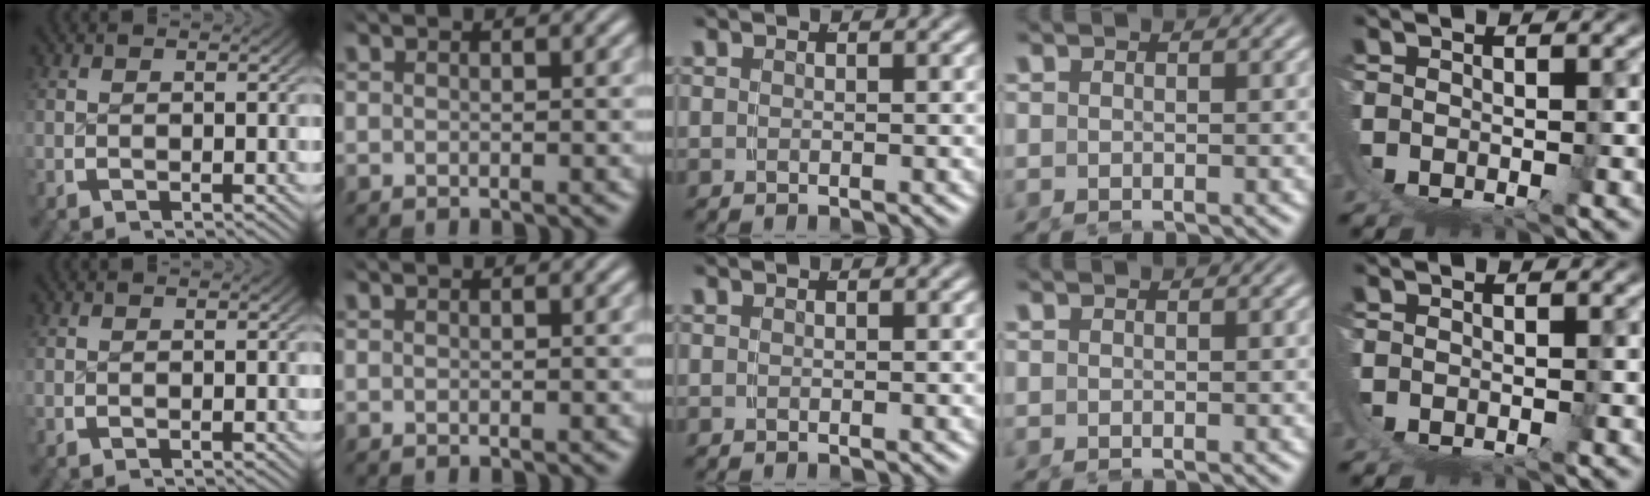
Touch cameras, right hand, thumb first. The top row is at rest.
{}